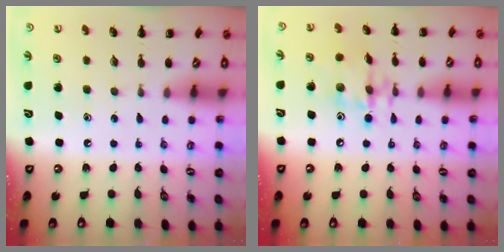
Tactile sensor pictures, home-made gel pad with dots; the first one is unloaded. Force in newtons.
{"total": 11.4, "press": 11.4, "slide": 1.4}